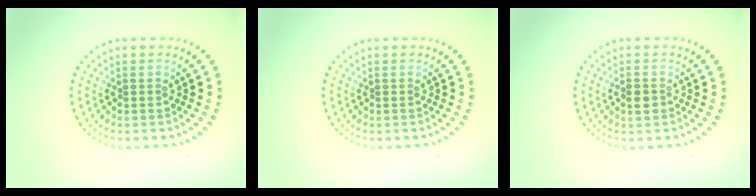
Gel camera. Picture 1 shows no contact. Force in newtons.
{"total": 0.0}
{"total": 1.4, "press": 1.3, "slide": 0.3}